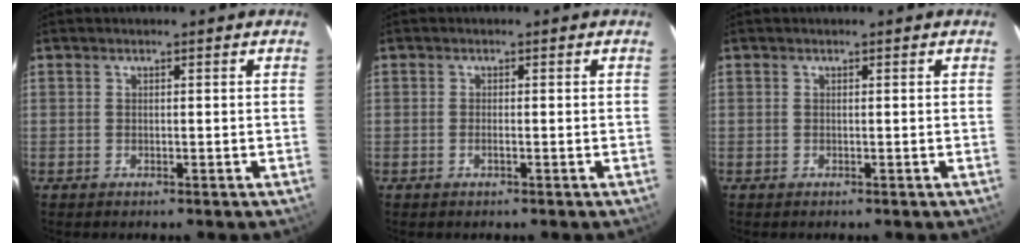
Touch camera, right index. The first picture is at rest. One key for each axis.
{"total": 0.7, "fx": -0.3, "fy": 0.1, "fz": 0.7, "tx": -0.016, "ty": 0.000, "tz": -0.004}
{"total": 0.0}